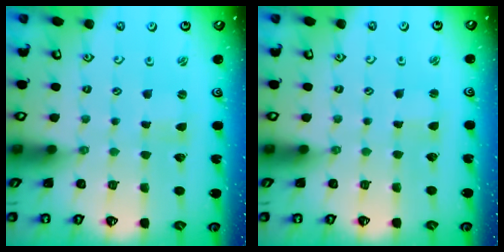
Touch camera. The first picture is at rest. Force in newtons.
{"total": 1.1, "press": 1.1, "slide": 0.1}